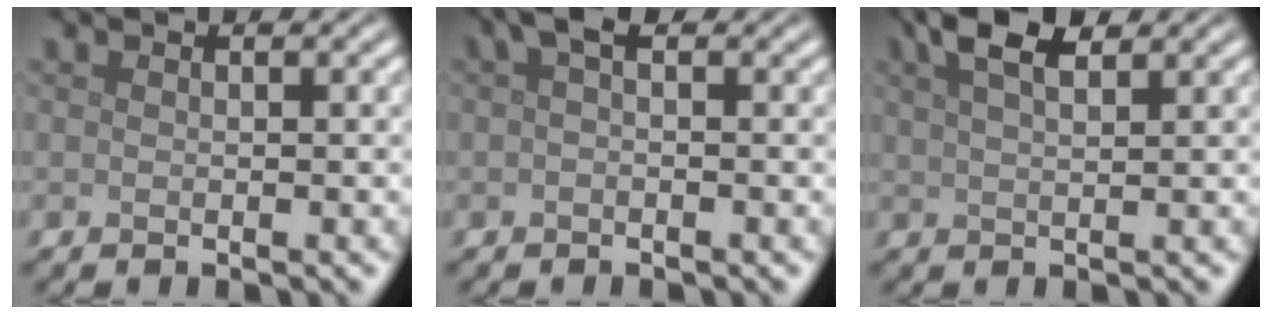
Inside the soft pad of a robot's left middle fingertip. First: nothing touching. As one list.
[{"total": 1.8, "force": [0.6, 0.5, 1.6], "torque": [-0.027, 0.009, 0.006]}, {"total": 5.1, "force": [3.3, 1.7, 3.4], "torque": [-0.062, 0.023, 0.050]}]